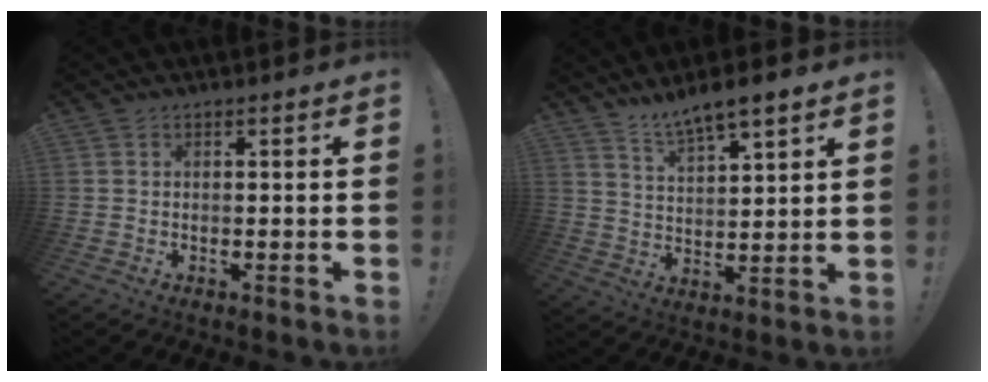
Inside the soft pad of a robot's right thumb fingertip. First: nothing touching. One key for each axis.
{"total": 7.9, "fx": 6.9, "fy": 1.4, "fz": 3.7, "tx": -0.060, "ty": -0.048, "tz": 0.124}